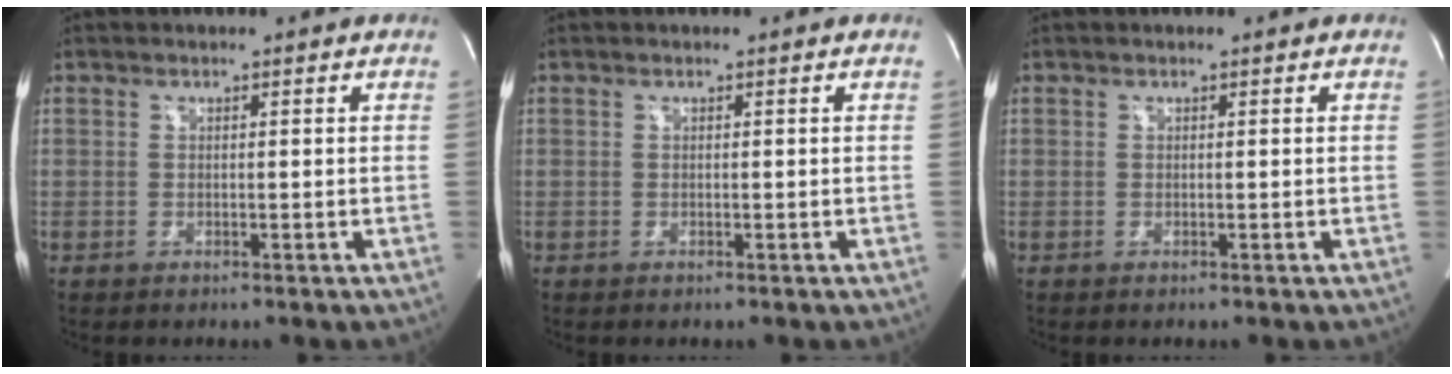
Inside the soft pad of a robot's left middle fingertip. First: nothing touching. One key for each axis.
{"total": 0.0}
{"total": 0.0}